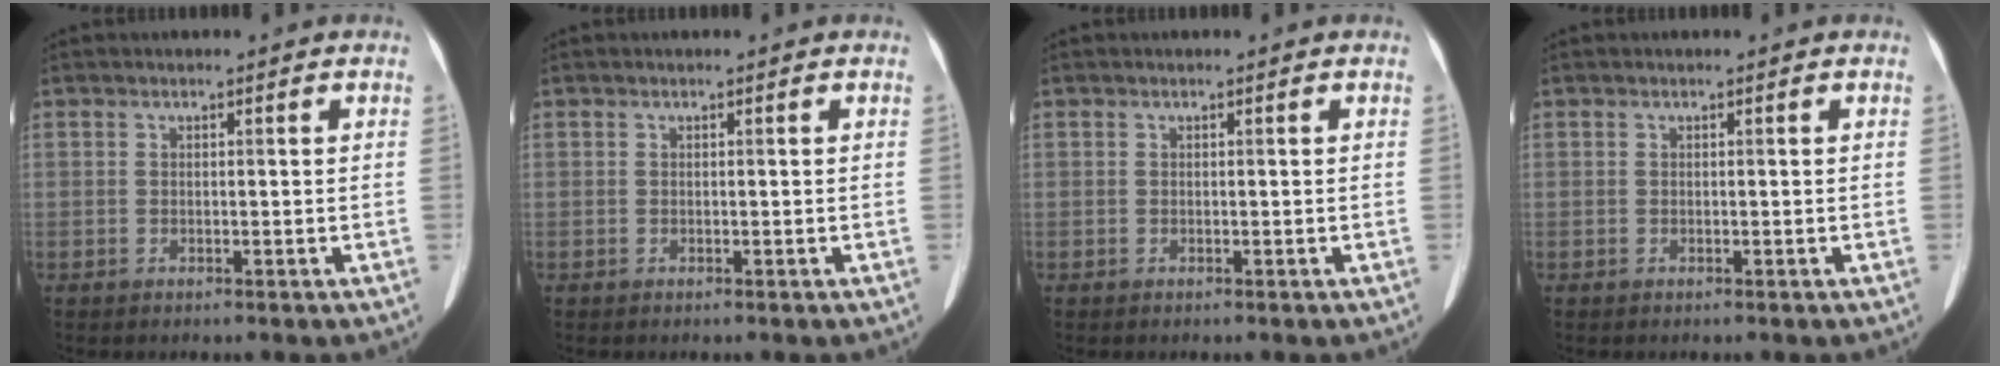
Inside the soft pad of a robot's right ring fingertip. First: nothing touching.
{"total": 0.0}
{"total": 0.0}
{"total": 0.0}